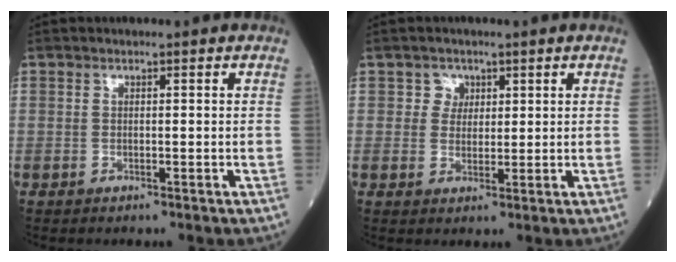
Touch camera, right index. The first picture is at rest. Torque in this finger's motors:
{"motor_torque": [-0.22, 0.07, -0.09, -0.02]}